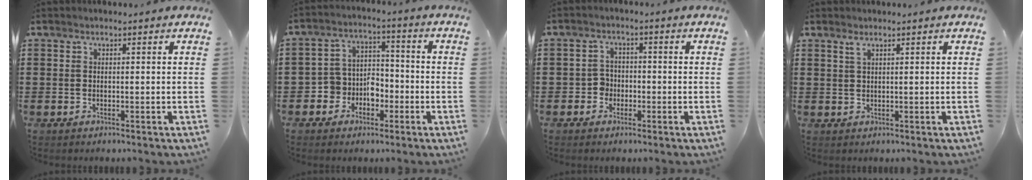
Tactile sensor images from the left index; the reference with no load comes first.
{"total": 5.4, "force": [-3.0, 4.3, 1.1], "torque": [-0.031, 0.012, -0.060]}
{"total": 2.8, "force": [-1.2, 2.4, 0.8], "torque": [-0.023, 0.005, -0.029]}
{"total": 1.3, "force": [0.9, 0.3, 0.9], "torque": [-0.021, 0.002, 0.016]}